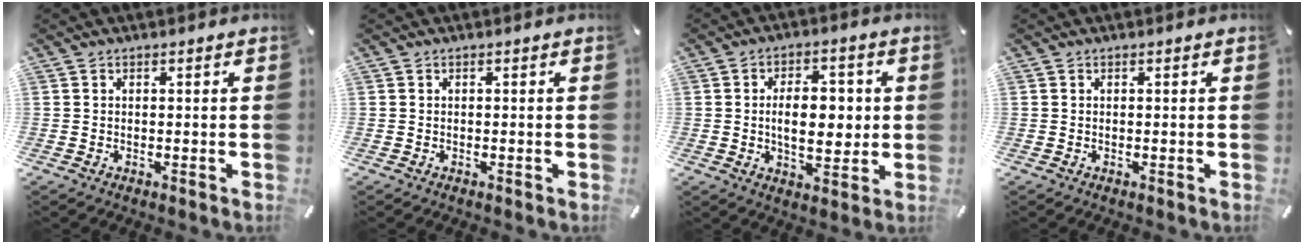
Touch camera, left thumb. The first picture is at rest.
{"total": 0.0}
{"total": 10.5, "force": [0.4, 6.2, 8.5], "torque": [-0.117, 0.006, 0.005]}
{"total": 0.0}